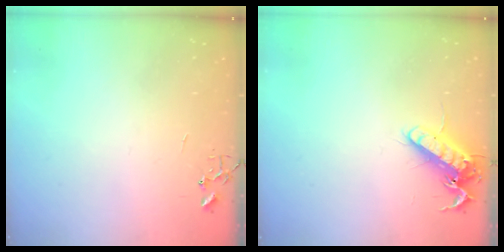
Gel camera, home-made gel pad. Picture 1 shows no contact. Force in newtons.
{"total": 13.5, "press": 13.3, "slide": 1.9}